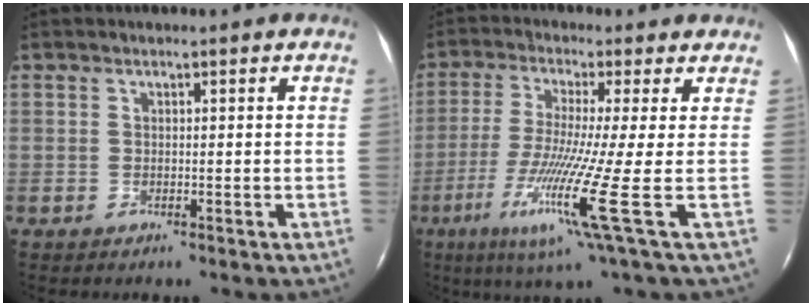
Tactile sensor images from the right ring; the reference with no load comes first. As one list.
[{"total": 12.6, "force": [-3.9, -2.5, 11.7], "torque": [-0.257, -0.026, -0.081]}]